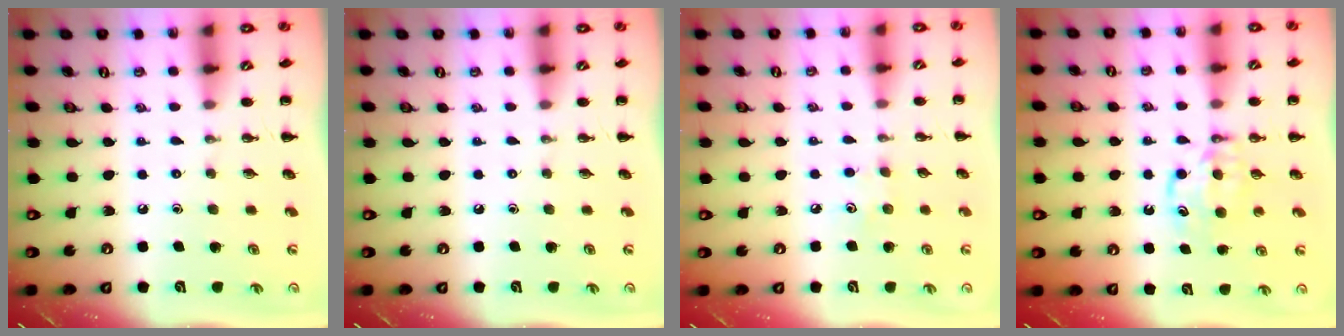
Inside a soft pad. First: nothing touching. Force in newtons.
{"total": 0.0}
{"total": 4.2, "press": 4.1, "slide": 1.1}
{"total": 6.2, "press": 6.2, "slide": 0.7}